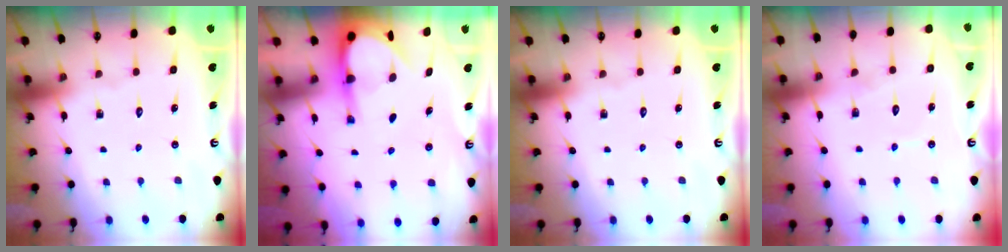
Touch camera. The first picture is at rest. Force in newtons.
{"total": 4.8, "press": 4.8, "slide": 0.3}
{"total": 0.0}
{"total": 6.0, "press": 6.0, "slide": 0.5}